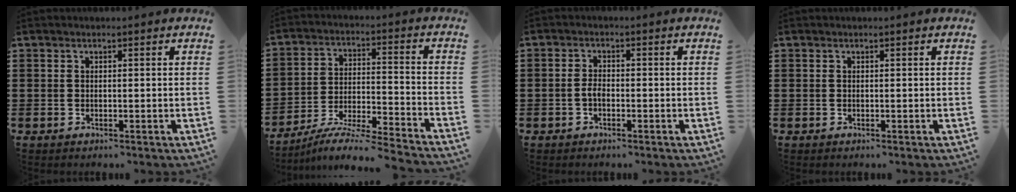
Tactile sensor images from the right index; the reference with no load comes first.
{"total": 6.7, "force": [-6.3, -0.5, 2.4], "torque": [-0.052, -0.013, -0.129]}
{"total": 1.7, "force": [-0.7, 0.7, 1.4], "torque": [-0.037, -0.004, -0.014]}
{"total": 0.0}